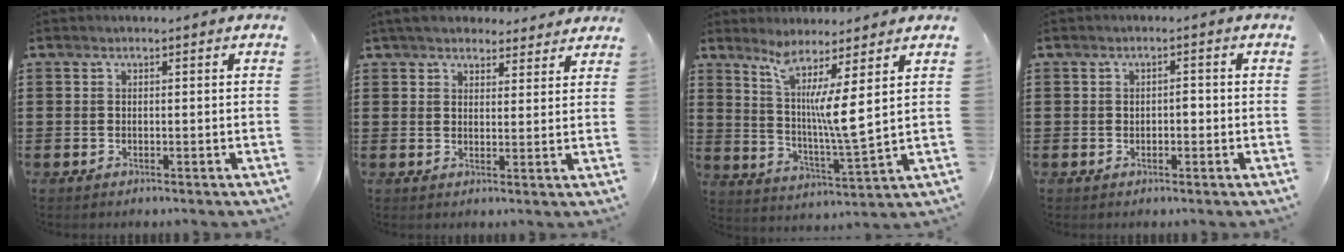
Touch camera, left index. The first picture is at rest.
{"total": 4.3, "force": [4.1, 1.2, 0.9], "torque": [-0.030, -0.007, 0.077]}
{"total": 7.3, "force": [4.4, -0.6, 5.8], "torque": [-0.112, -0.048, 0.065]}
{"total": 1.2, "force": [-0.2, 0.7, 1.0], "torque": [-0.020, 0.003, -0.005]}